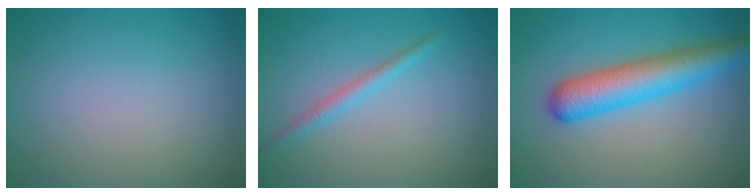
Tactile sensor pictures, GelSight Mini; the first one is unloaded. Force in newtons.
{"total": 1.4, "press": 1.4, "slide": 0.1}
{"total": 6.3, "press": 6.3, "slide": 0.3}